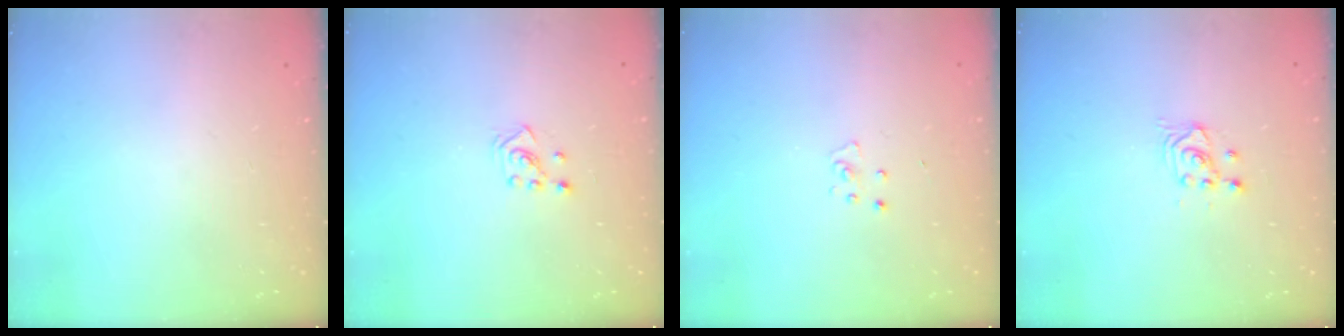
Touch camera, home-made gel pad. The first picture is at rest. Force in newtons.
{"total": 2.3, "press": 2.2, "slide": 0.7}
{"total": 2.6, "press": 2.6, "slide": 0.2}
{"total": 2.7, "press": 2.7, "slide": 0.3}